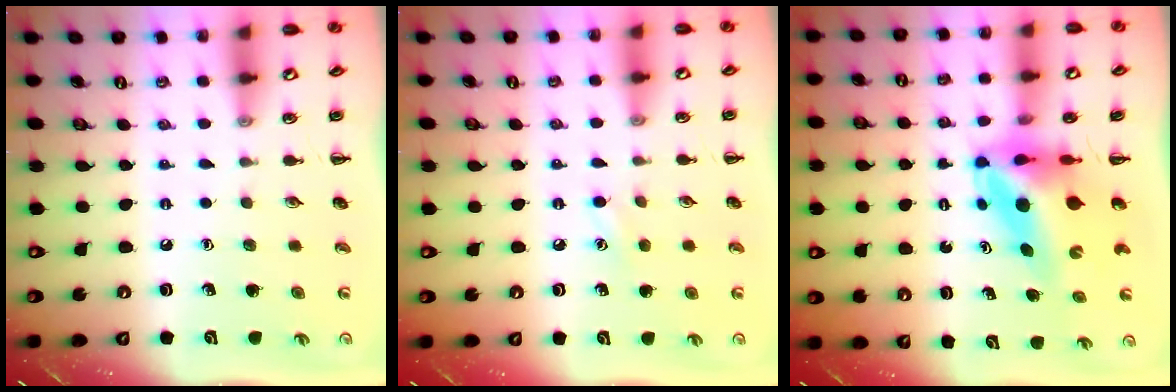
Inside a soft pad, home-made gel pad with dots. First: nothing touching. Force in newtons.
{"total": 2.4, "press": 2.3, "slide": 0.8}
{"total": 6.7, "press": 6.4, "slide": 2.0}